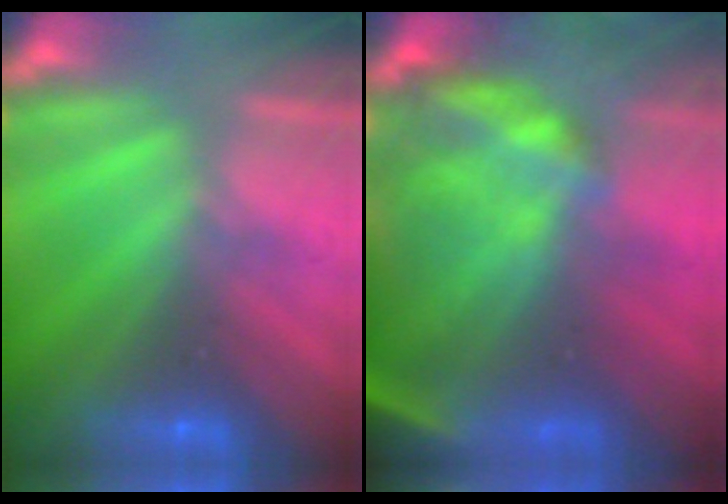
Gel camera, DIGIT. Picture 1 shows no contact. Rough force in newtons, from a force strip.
{"total": 10.1}